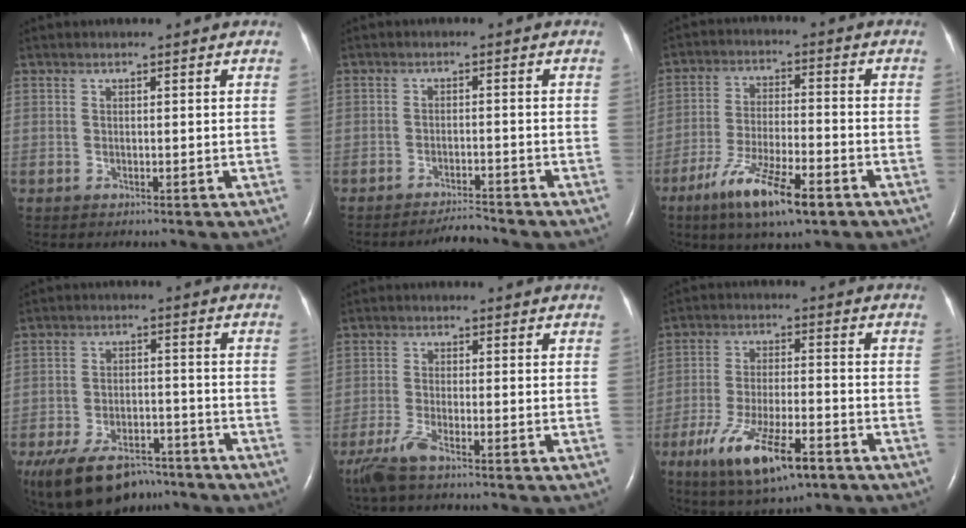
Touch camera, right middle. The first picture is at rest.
{"total": 3.1, "force": [-3.0, -0.5, 0.3], "torque": [-0.010, -0.017, -0.049]}
{"total": 11.4, "force": [-6.8, 2.0, 8.9], "torque": [-0.168, -0.021, -0.117]}
{"total": 14.7, "force": [-11.2, 6.6, 6.7], "torque": [-0.140, -0.004, -0.172]}
{"total": 4.6, "force": [-3.4, 0.4, 3.1], "torque": [-0.076, -0.015, -0.071]}
{"total": 12.7, "force": [-7.1, 3.2, 10.0], "torque": [-0.189, -0.018, -0.116]}